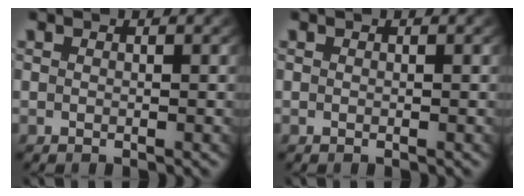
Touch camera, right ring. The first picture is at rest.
{"total": 0.0}